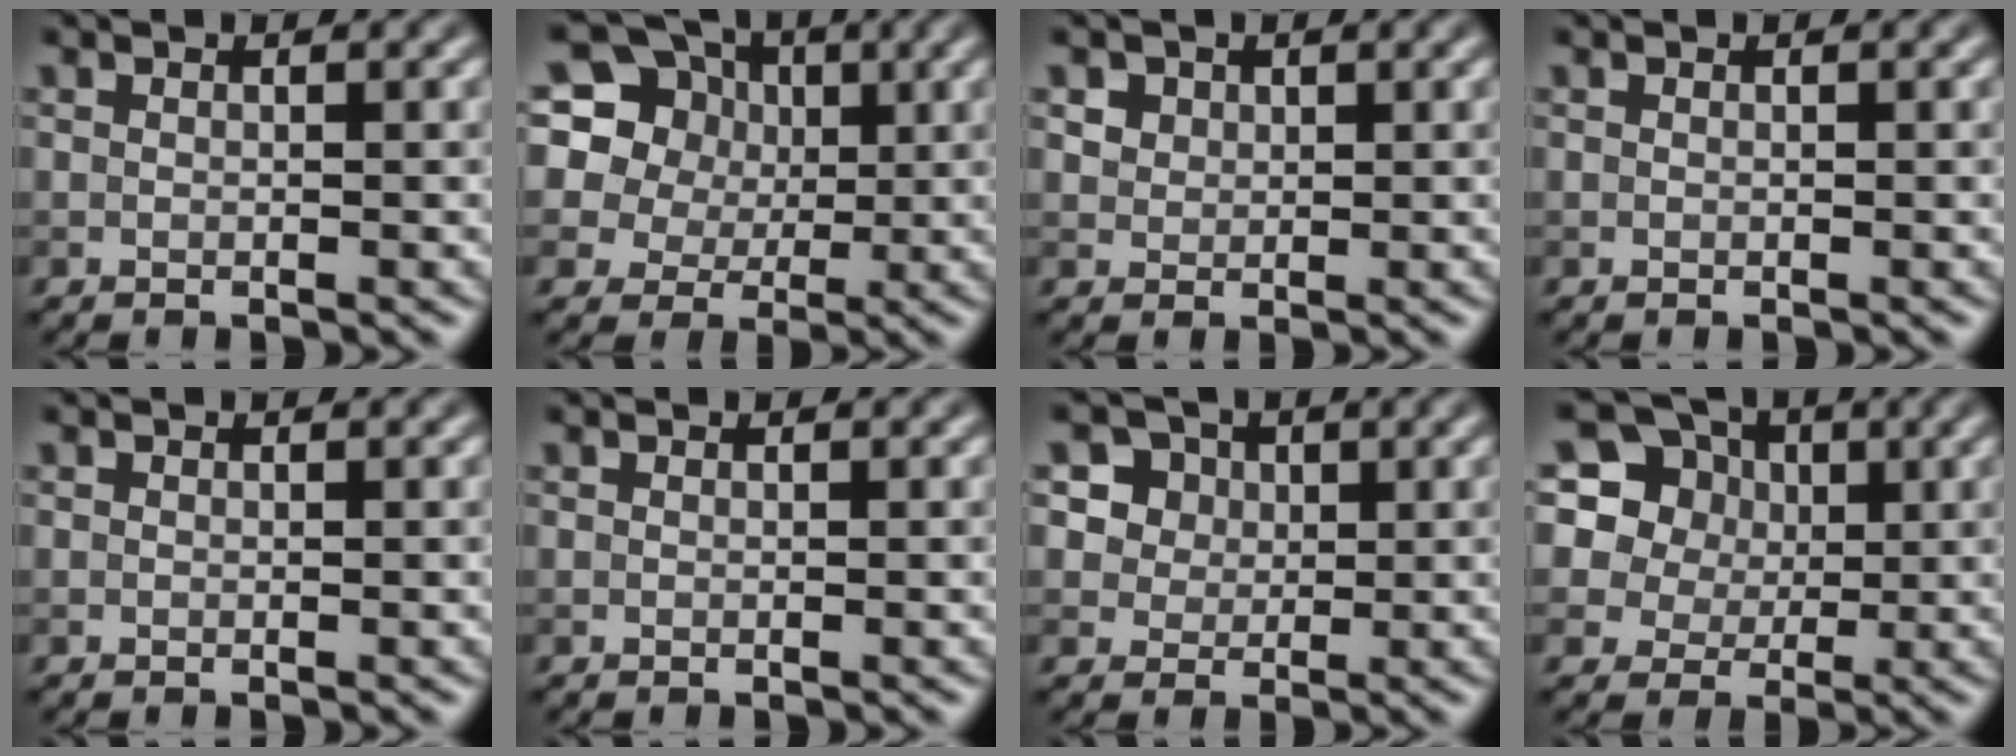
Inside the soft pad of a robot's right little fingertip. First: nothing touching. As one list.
[{"total": 17.3, "force": [7.5, 13.9, 6.9], "torque": [-0.193, 0.069, 0.111]}, {"total": 2.9, "force": [1.7, 2.1, 1.2], "torque": [-0.036, 0.001, 0.033]}, {"total": 0.0}, {"total": 0.0}, {"total": 0.0}, {"total": 6.9, "force": [3.5, 5.4, 2.6], "torque": [-0.048, 0.010, 0.046]}, {"total": 13.5, "force": [6.5, 10.4, 5.6], "torque": [-0.153, 0.047, 0.109]}]